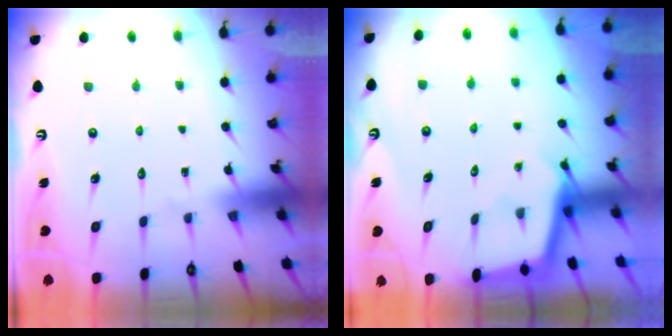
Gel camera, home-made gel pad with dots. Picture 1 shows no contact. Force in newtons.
{"total": 2.3, "press": 2.3, "slide": 0.2}